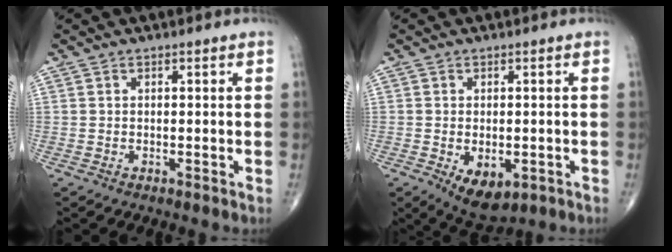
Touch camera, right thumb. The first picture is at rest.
{"total": 7.4, "force": [-2.5, 4.1, 5.6], "torque": [-0.077, -0.006, -0.026]}